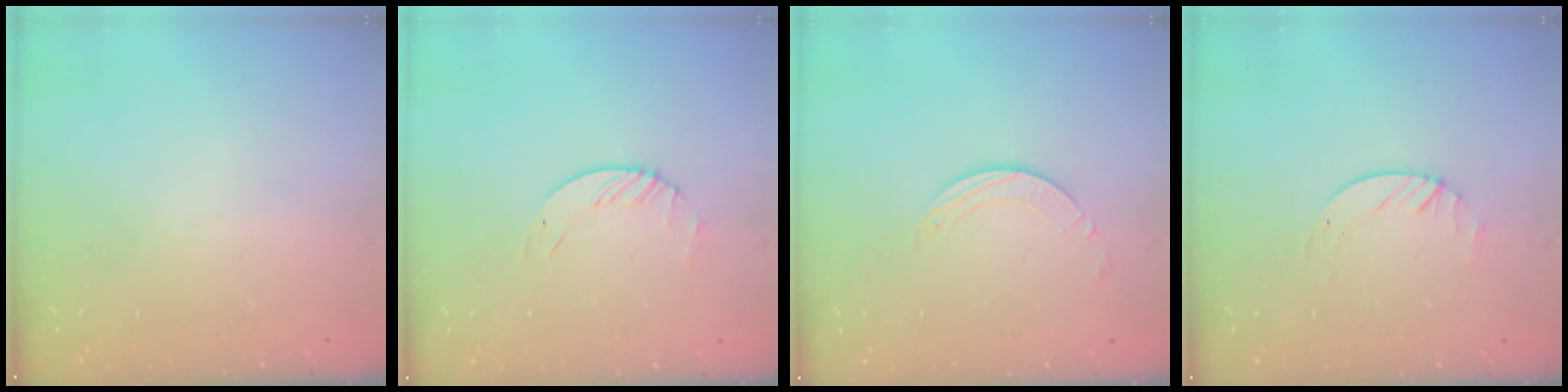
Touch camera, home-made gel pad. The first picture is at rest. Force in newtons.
{"total": 1.6, "press": 1.6, "slide": 0.2}
{"total": 2.0, "press": 1.9, "slide": 0.3}
{"total": 1.7, "press": 1.7, "slide": 0.2}